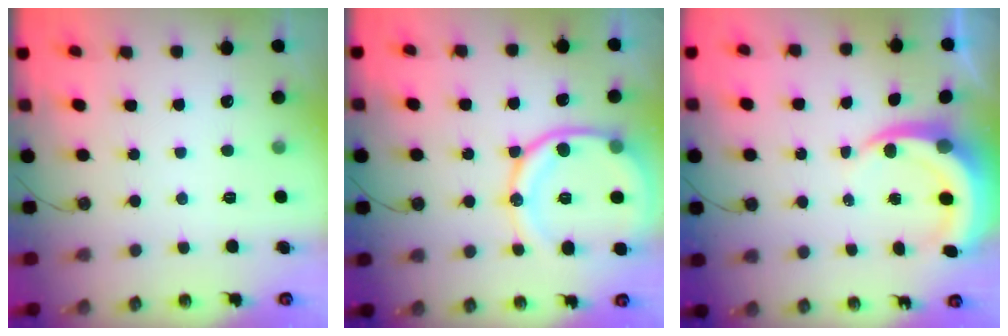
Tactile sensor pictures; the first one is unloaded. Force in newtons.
{"total": 16.7, "press": 16.6, "slide": 1.8}
{"total": 6.5, "press": 6.5, "slide": 0.8}